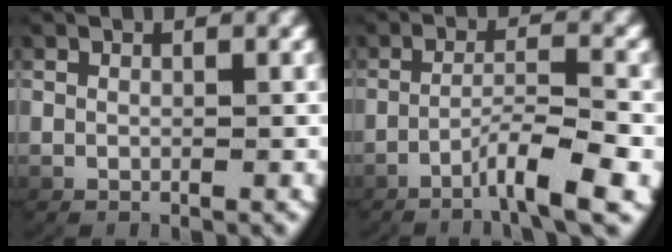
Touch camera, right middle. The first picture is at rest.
{"total": 4.1, "force": [-2.5, 0.3, 3.3], "torque": [-0.059, 0.000, -0.038]}